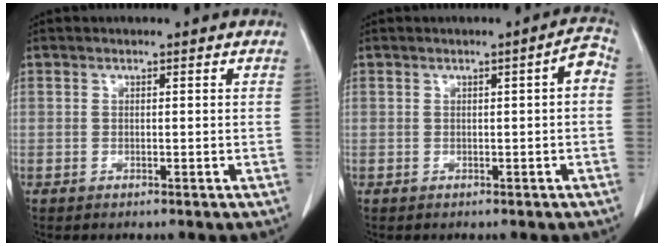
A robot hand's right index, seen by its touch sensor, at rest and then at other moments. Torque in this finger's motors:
{"motor_torque": [0.24, -0.06, 0.11, 0.03]}